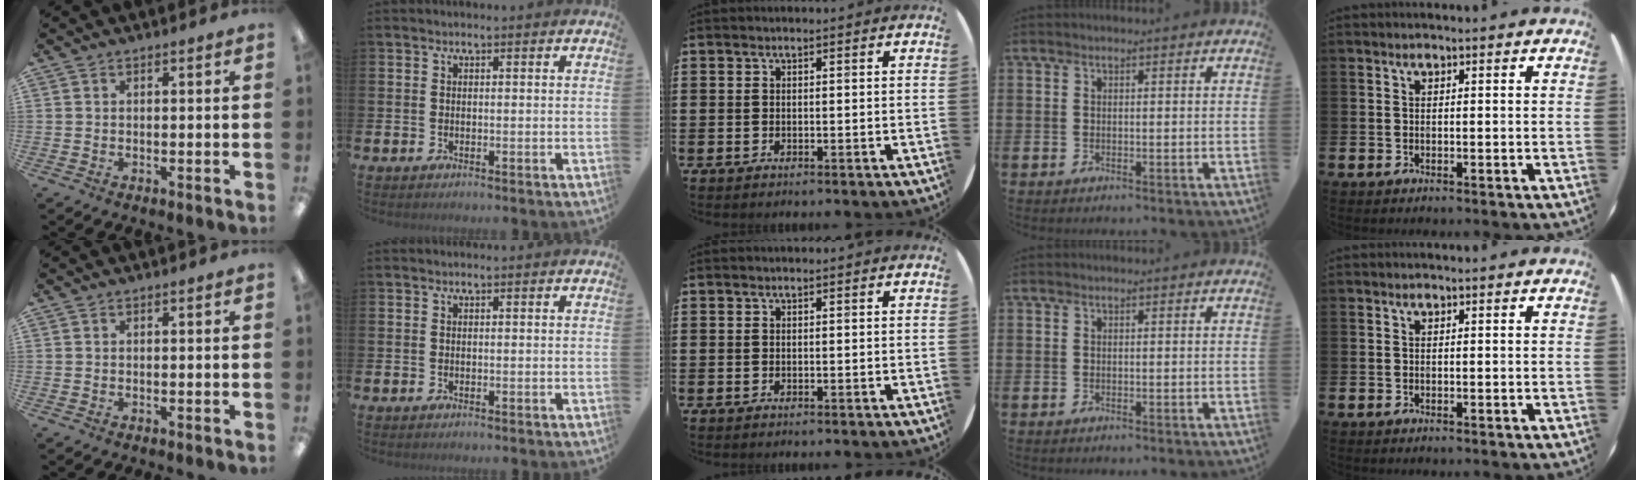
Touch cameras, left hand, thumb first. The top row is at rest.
{}